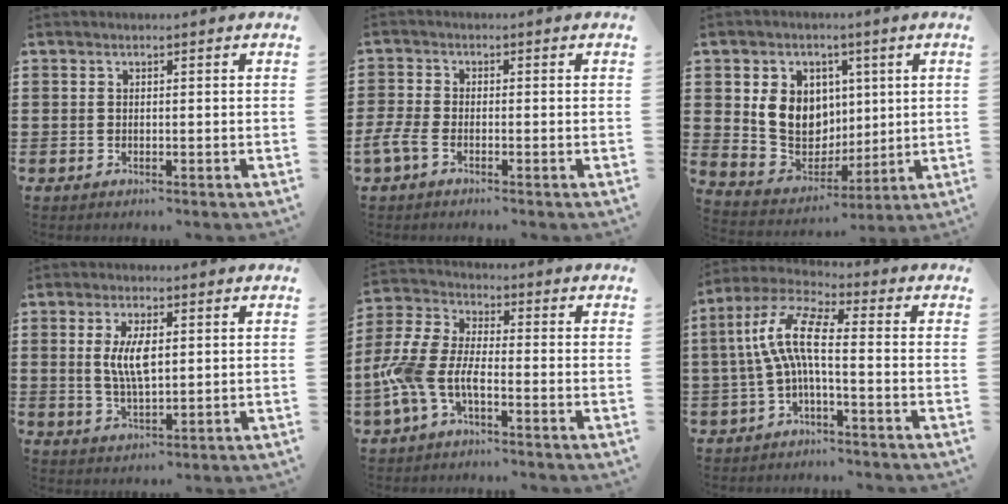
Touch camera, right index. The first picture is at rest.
{"total": 2.7, "force": [-1.8, 0.9, 1.8], "torque": [-0.058, -0.007, -0.040]}
{"total": 9.2, "force": [2.0, 8.1, 3.7], "torque": [-0.097, 0.008, 0.043]}
{"total": 6.0, "force": [1.0, 2.3, 5.4], "torque": [-0.117, 0.005, 0.014]}
{"total": 8.0, "force": [-3.3, 3.6, 6.3], "torque": [-0.172, -0.014, -0.070]}
{"total": 8.8, "force": [-0.6, 2.4, 8.4], "torque": [-0.199, -0.013, -0.022]}